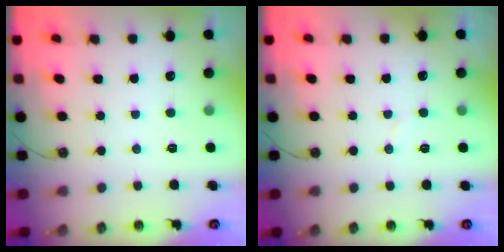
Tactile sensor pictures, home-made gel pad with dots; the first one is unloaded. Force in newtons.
{"total": 4.2, "press": 4.2, "slide": 0.2}